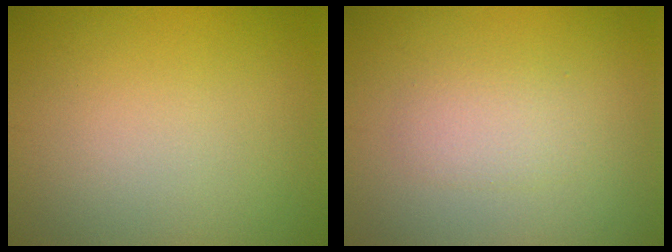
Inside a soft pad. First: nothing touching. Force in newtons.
{"total": 1.8, "press": 1.8, "slide": 0.1}